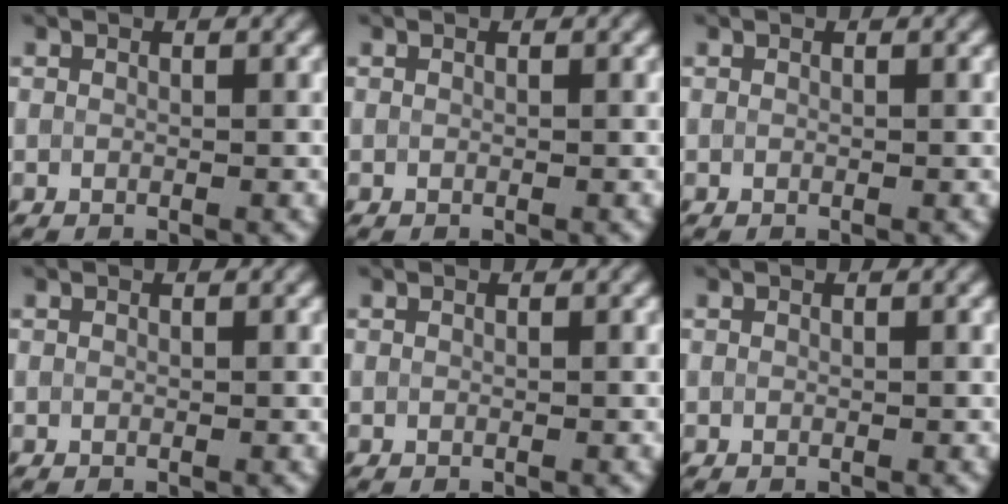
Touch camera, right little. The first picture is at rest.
{"total": 0.0}
{"total": 0.0}
{"total": 0.0}
{"total": 0.0}
{"total": 0.0}